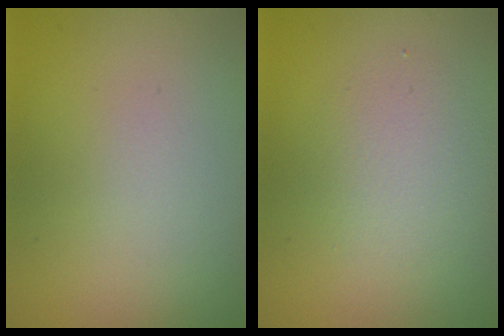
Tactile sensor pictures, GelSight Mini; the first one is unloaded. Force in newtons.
{"total": 2.5, "press": 2.5, "slide": 0.1}